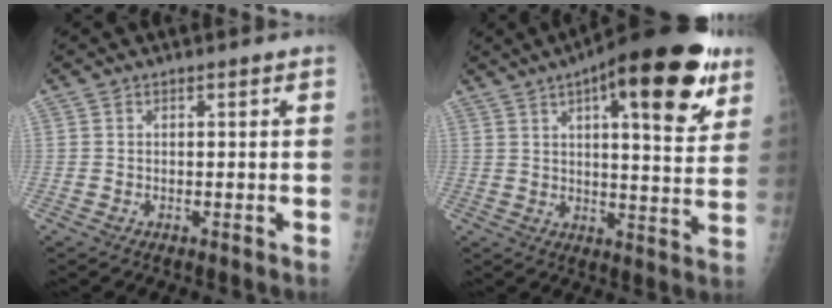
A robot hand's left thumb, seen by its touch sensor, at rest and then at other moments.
{"total": 22.3, "force": [11.4, 7.0, 17.9], "torque": [-0.233, -0.025, 0.158]}